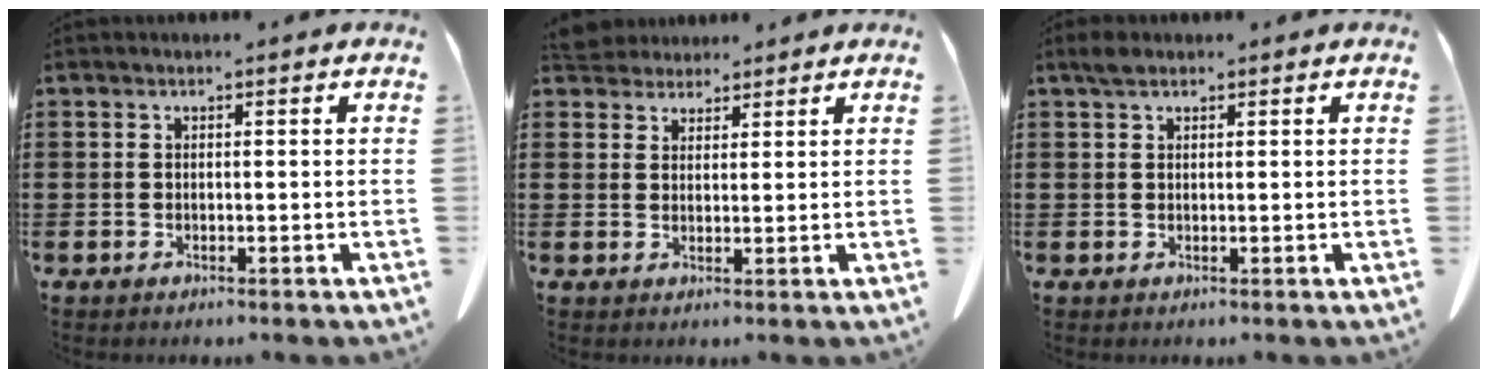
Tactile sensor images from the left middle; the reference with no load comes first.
{"total": 3.6, "force": [3.4, 0.9, 0.2], "torque": [-0.016, -0.007, 0.068]}
{"total": 1.8, "force": [1.4, 0.8, 0.9], "torque": [-0.022, 0.003, 0.027]}